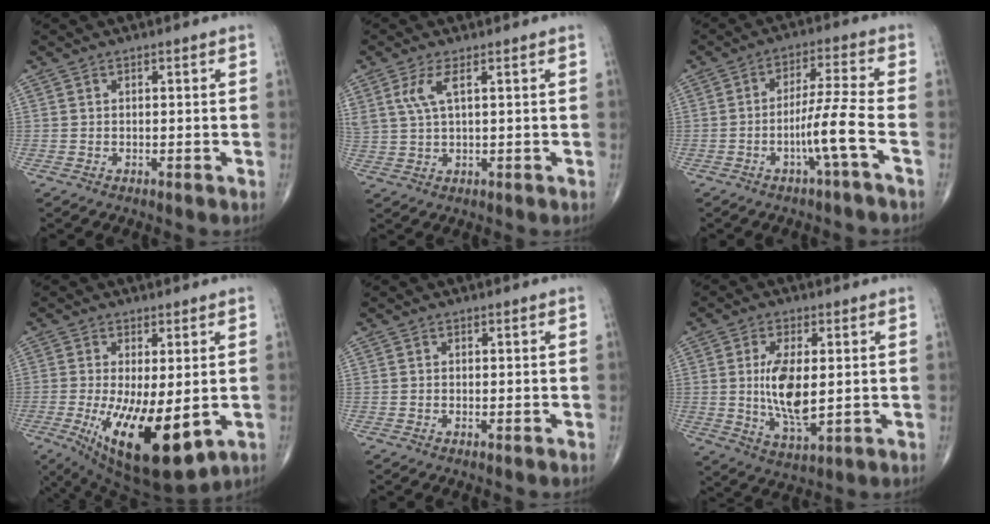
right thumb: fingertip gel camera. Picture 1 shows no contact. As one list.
[{"total": 4.4, "force": [1.8, 1.2, 3.8], "torque": [-0.096, -0.003, 0.045]}, {"total": 7.6, "force": [-3.1, -0.8, 6.9], "torque": [-0.140, 0.023, -0.057]}, {"total": 16.0, "force": [-3.6, 5.9, 14.4], "torque": [-0.252, -0.031, -0.036]}, {"total": 0.0}, {"total": 10.6, "force": [0.7, 4.5, 9.5], "torque": [-0.175, -0.022, 0.018]}]